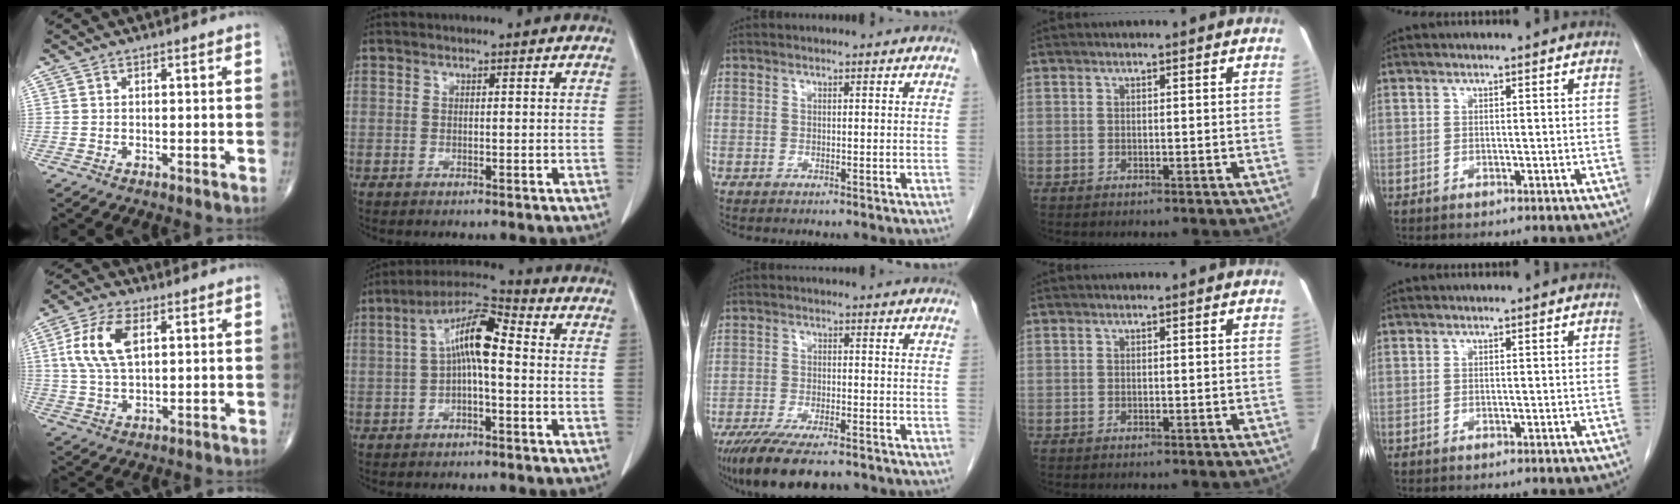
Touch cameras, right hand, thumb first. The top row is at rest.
{"thumb": {"total": 10.0, "force": [2.7, 5.0, 8.3], "torque": [-0.172, 0.003, 0.053]}, "index": {"total": 9.0, "force": [0.4, 2.3, 8.6], "torque": [-0.160, 0.033, 0.001]}, "middle": {"total": 12.6, "force": [-9.8, 3.2, 7.3], "torque": [-0.127, -0.022, -0.155]}}